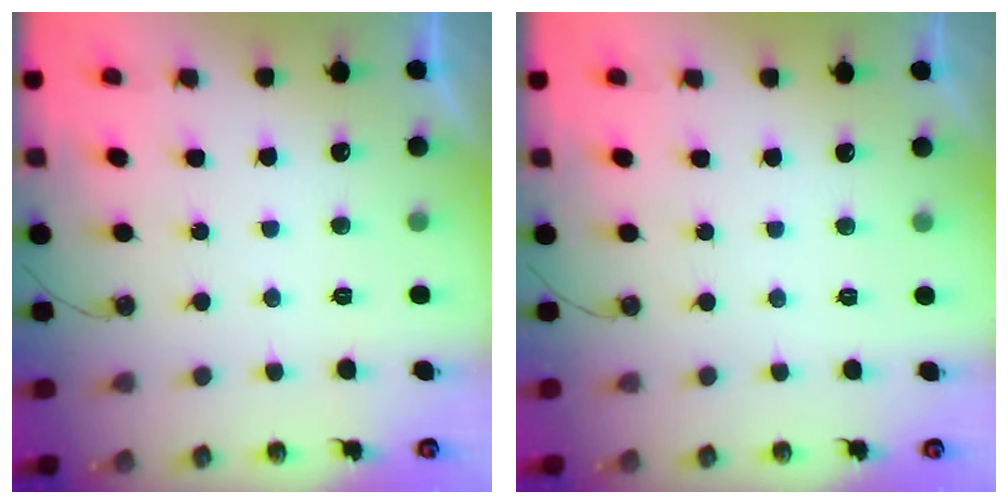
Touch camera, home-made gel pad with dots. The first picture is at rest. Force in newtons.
{"total": 0.0}